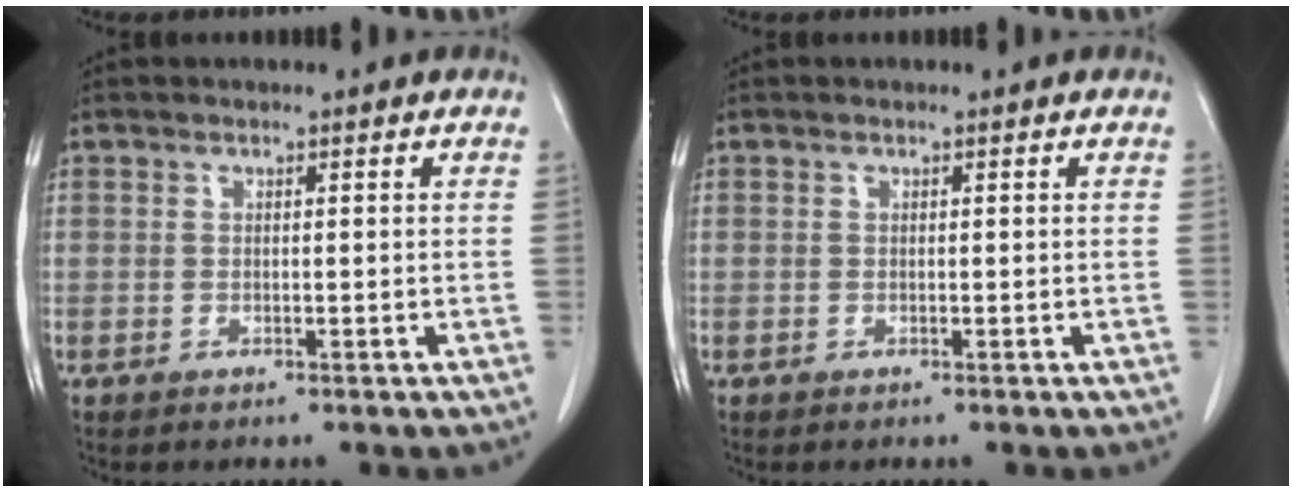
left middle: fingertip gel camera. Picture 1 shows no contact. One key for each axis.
{"total": 0.0}